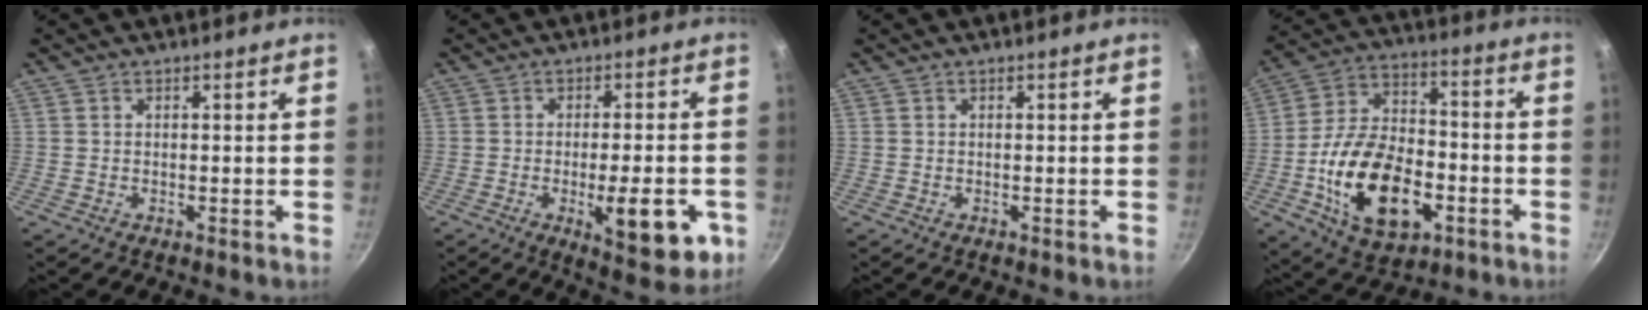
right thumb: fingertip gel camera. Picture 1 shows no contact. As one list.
[{"total": 13.1, "force": [-4.1, 4.4, 11.6], "torque": [-0.130, 0.003, -0.048]}, {"total": 0.0}, {"total": 20.1, "force": [-6.1, 11.9, 15.0], "torque": [-0.249, 0.033, -0.104]}]